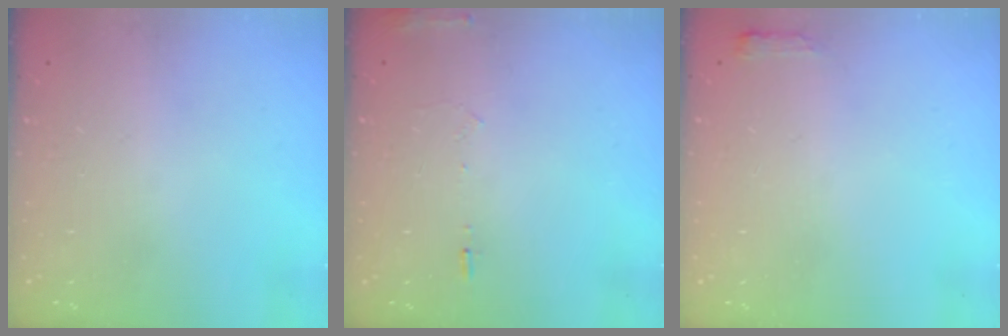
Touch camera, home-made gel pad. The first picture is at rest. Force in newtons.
{"total": 6.4, "press": 6.2, "slide": 1.5}
{"total": 2.7, "press": 2.6, "slide": 0.5}